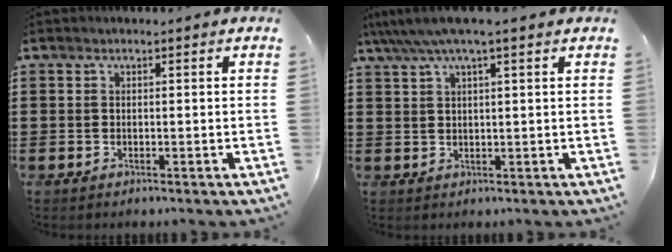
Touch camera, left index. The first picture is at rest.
{"total": 3.9, "force": [2.5, 0.2, 3.0], "torque": [-0.065, 0.002, 0.043]}